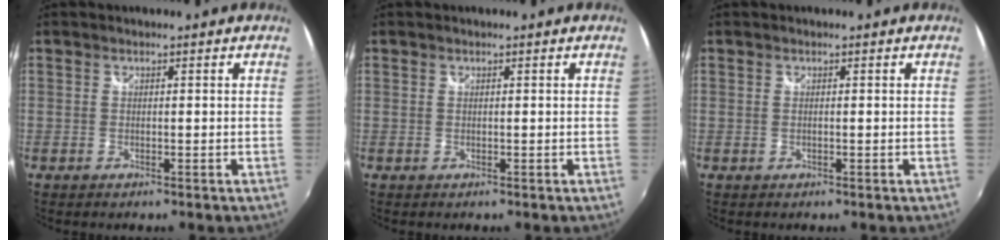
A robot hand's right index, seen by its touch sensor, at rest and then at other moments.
{"total": 0.0}
{"total": 0.0}